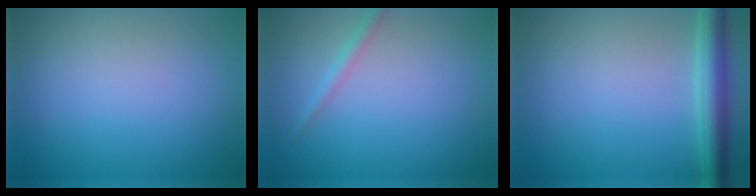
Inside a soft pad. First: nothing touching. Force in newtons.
{"total": 1.2, "press": 1.2, "slide": 0.1}
{"total": 3.8, "press": 3.8, "slide": 0.1}